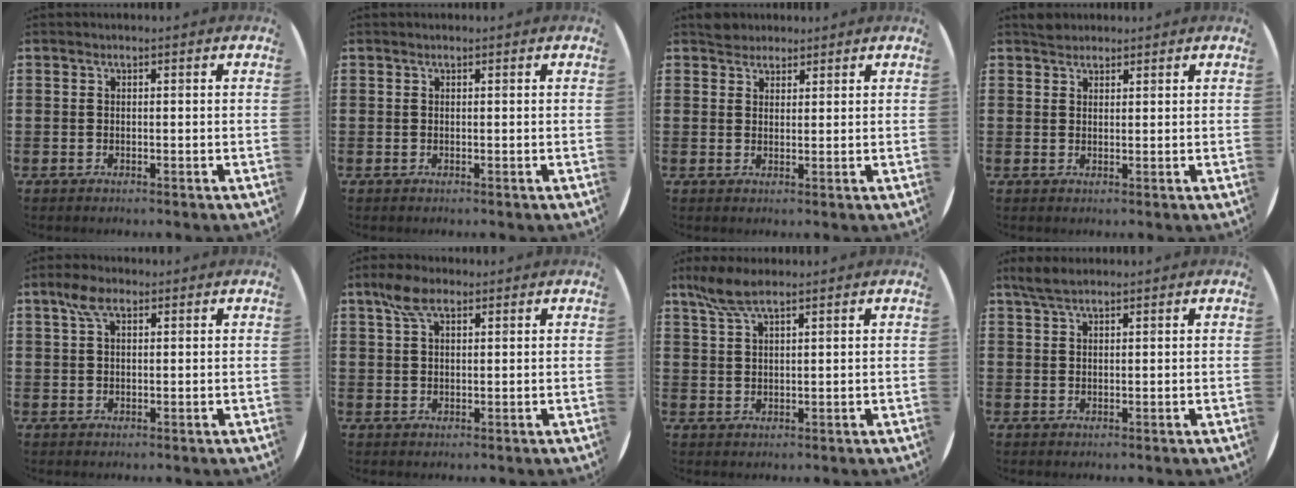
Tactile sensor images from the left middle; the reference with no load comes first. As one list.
[{"total": 0.0}, {"total": 2.4, "force": [2.2, 0.9, -0.1], "torque": [0.005, 0.002, 0.043]}, {"total": 1.7, "force": [1.6, 0.6, 0.0], "torque": [0.006, 0.001, 0.029]}, {"total": 3.9, "force": [2.2, 1.9, 2.6], "torque": [-0.057, 0.009, 0.039]}, {"total": 4.7, "force": [2.8, 2.2, 3.0], "torque": [-0.059, 0.006, 0.049]}, {"total": 4.9, "force": [3.7, 1.2, 3.1], "torque": [-0.068, 0.000, 0.067]}, {"total": 3.0, "force": [2.3, 0.9, 1.7], "torque": [-0.038, 0.005, 0.042]}]